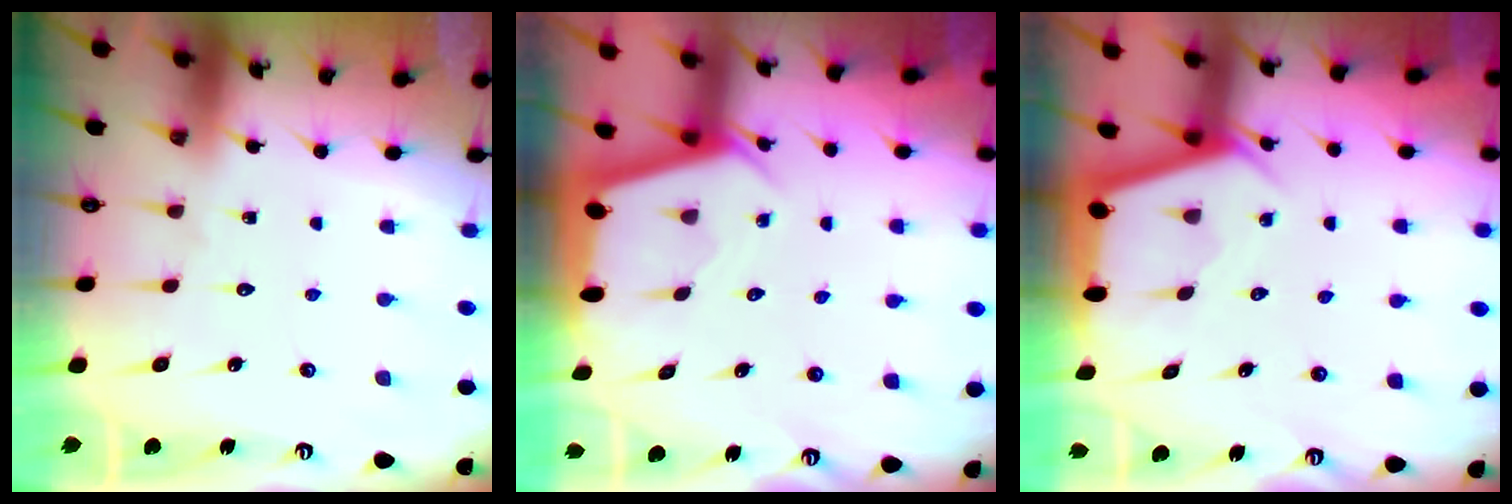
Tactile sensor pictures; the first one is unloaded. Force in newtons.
{"total": 2.3, "press": 2.3, "slide": 0.3}
{"total": 2.9, "press": 2.8, "slide": 0.4}